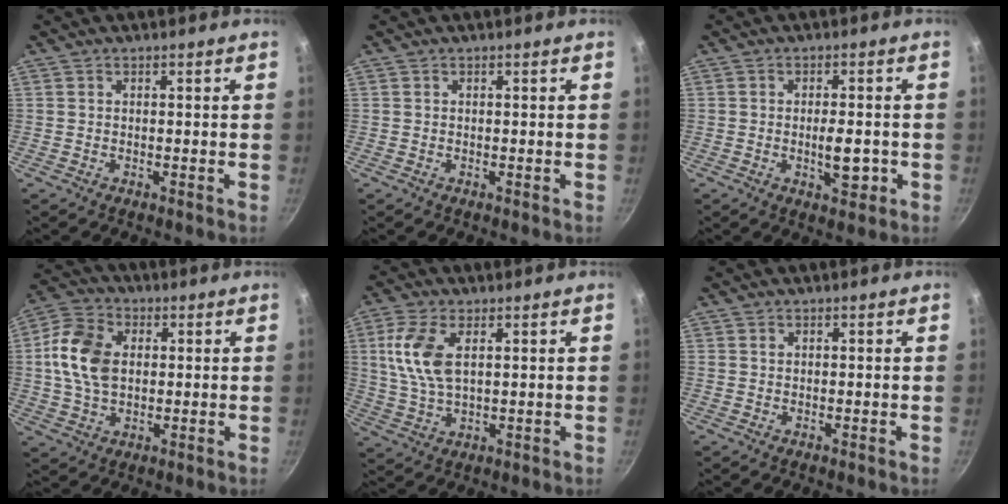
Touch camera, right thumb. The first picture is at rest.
{"total": 0.0}
{"total": 5.3, "force": [-1.2, 2.3, 4.7], "torque": [-0.054, 0.001, -0.016]}
{"total": 12.1, "force": [1.4, 8.4, 8.6], "torque": [-0.149, 0.011, 0.014]}
{"total": 9.6, "force": [2.5, 5.0, 7.9], "torque": [-0.162, -0.001, 0.053]}
{"total": 0.6, "force": [0.2, 0.5, 0.2], "torque": [0.000, 0.003, 0.003]}